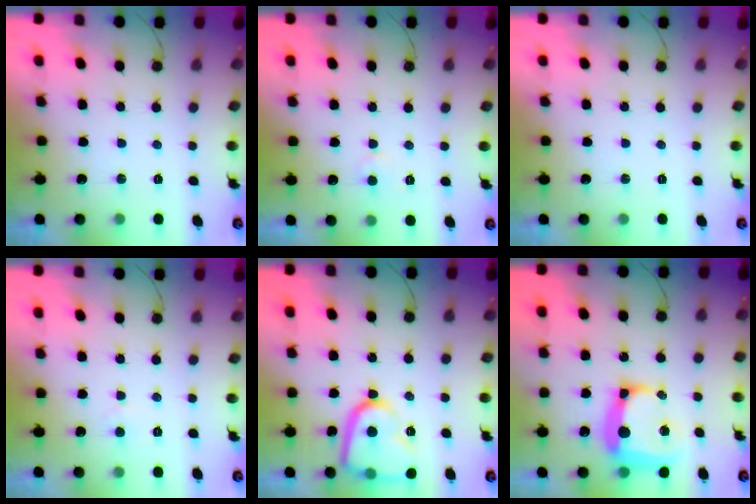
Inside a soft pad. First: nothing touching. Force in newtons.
{"total": 3.7, "press": 3.7, "slide": 0.4}
{"total": 0.0}
{"total": 2.4, "press": 2.3, "slide": 0.3}
{"total": 13.5, "press": 13.5, "slide": 0.6}
{"total": 15.5, "press": 15.3, "slide": 1.9}